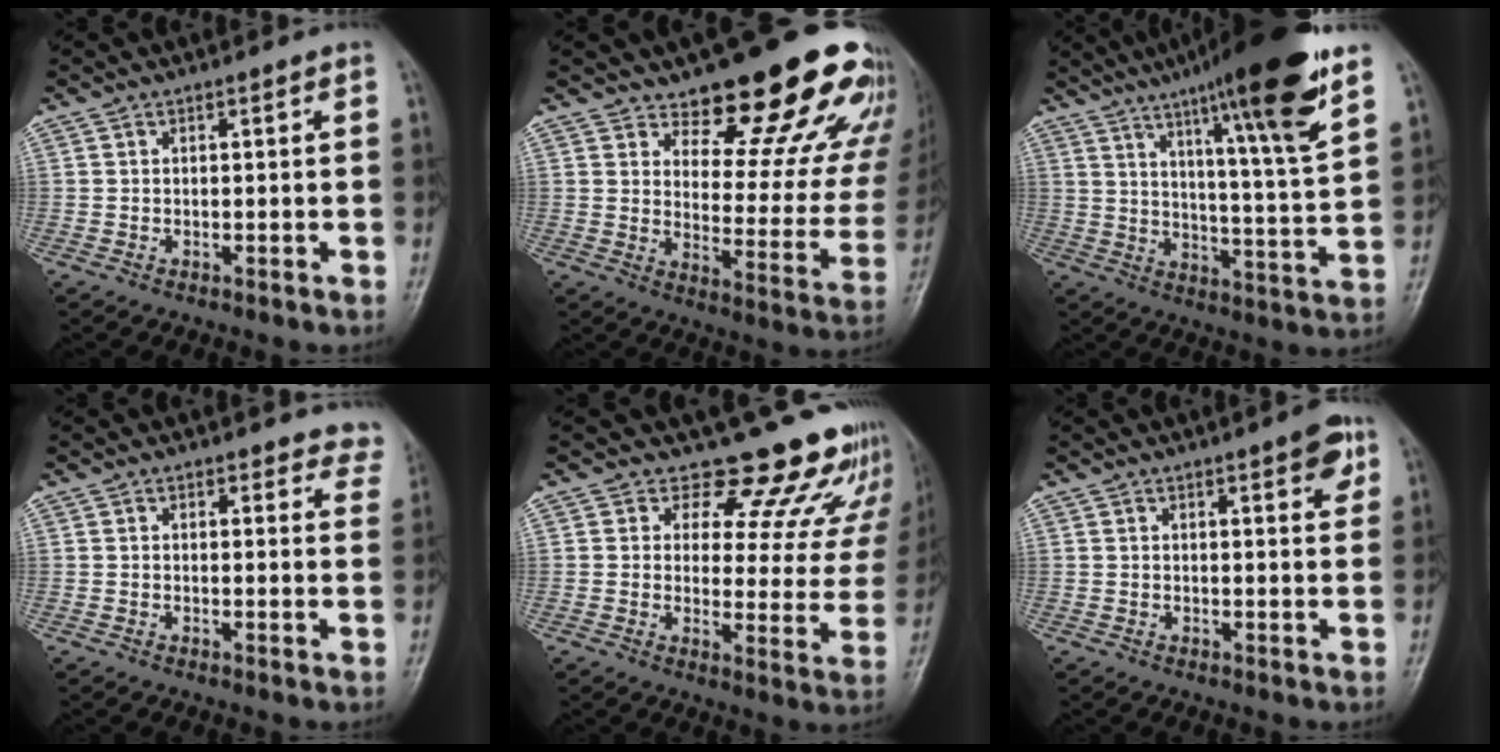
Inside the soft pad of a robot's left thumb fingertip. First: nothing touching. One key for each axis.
{"total": 20.5, "fx": 16.2, "fy": 6.9, "fz": 10.4, "tx": -0.084, "ty": -0.120, "tz": 0.210}
{"total": 20.7, "fx": 12.7, "fy": 1.7, "fz": 16.3, "tx": -0.228, "ty": -0.053, "tz": 0.191}
{"total": 7.2, "fx": 6.6, "fy": 2.7, "fz": 0.9, "tx": 0.046, "ty": -0.026, "tz": 0.047}
{"total": 16.9, "fx": 15.3, "fy": 6.3, "fz": 3.6, "tx": 0.016, "ty": -0.126, "tz": 0.161}
{"total": 4.9, "fx": 2.8, "fy": 1.4, "fz": 3.8, "tx": -0.038, "ty": -0.010, "tz": 0.030}